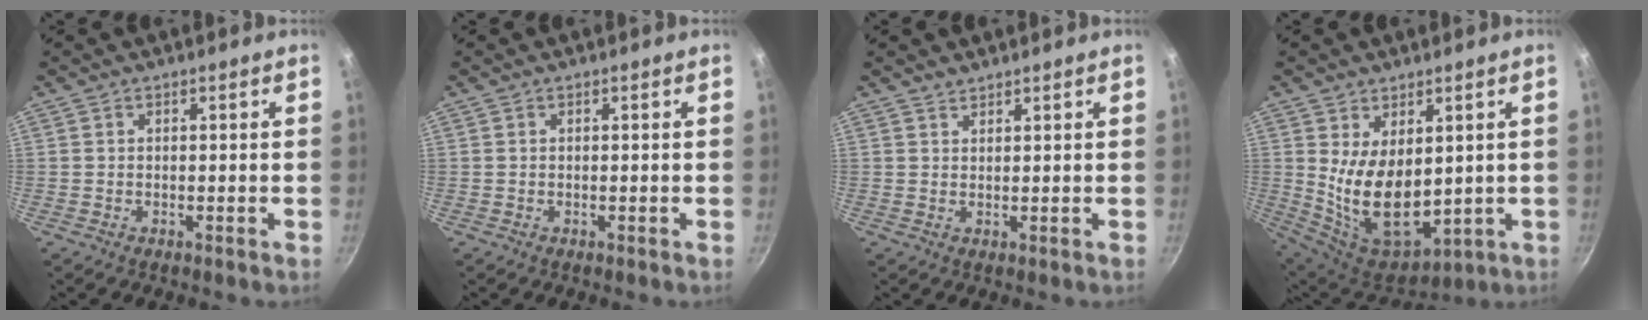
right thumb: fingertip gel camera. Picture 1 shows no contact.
{"total": 0.0}
{"total": 1.3, "force": [1.2, 0.4, 0.0], "torque": [0.003, -0.004, 0.024]}
{"total": 14.4, "force": [1.4, 8.7, 11.5], "torque": [-0.176, -0.041, 0.057]}